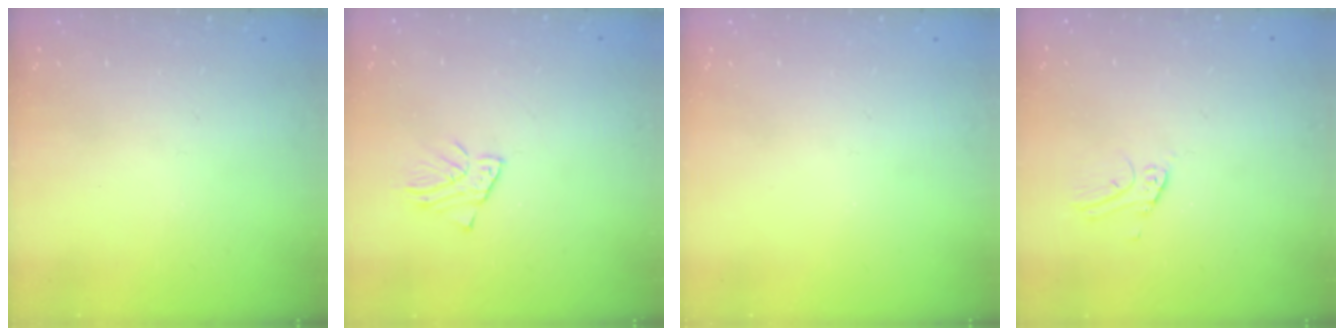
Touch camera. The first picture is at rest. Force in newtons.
{"total": 2.4, "press": 2.4, "slide": 0.2}
{"total": 0.0}
{"total": 6.4, "press": 6.4, "slide": 0.5}